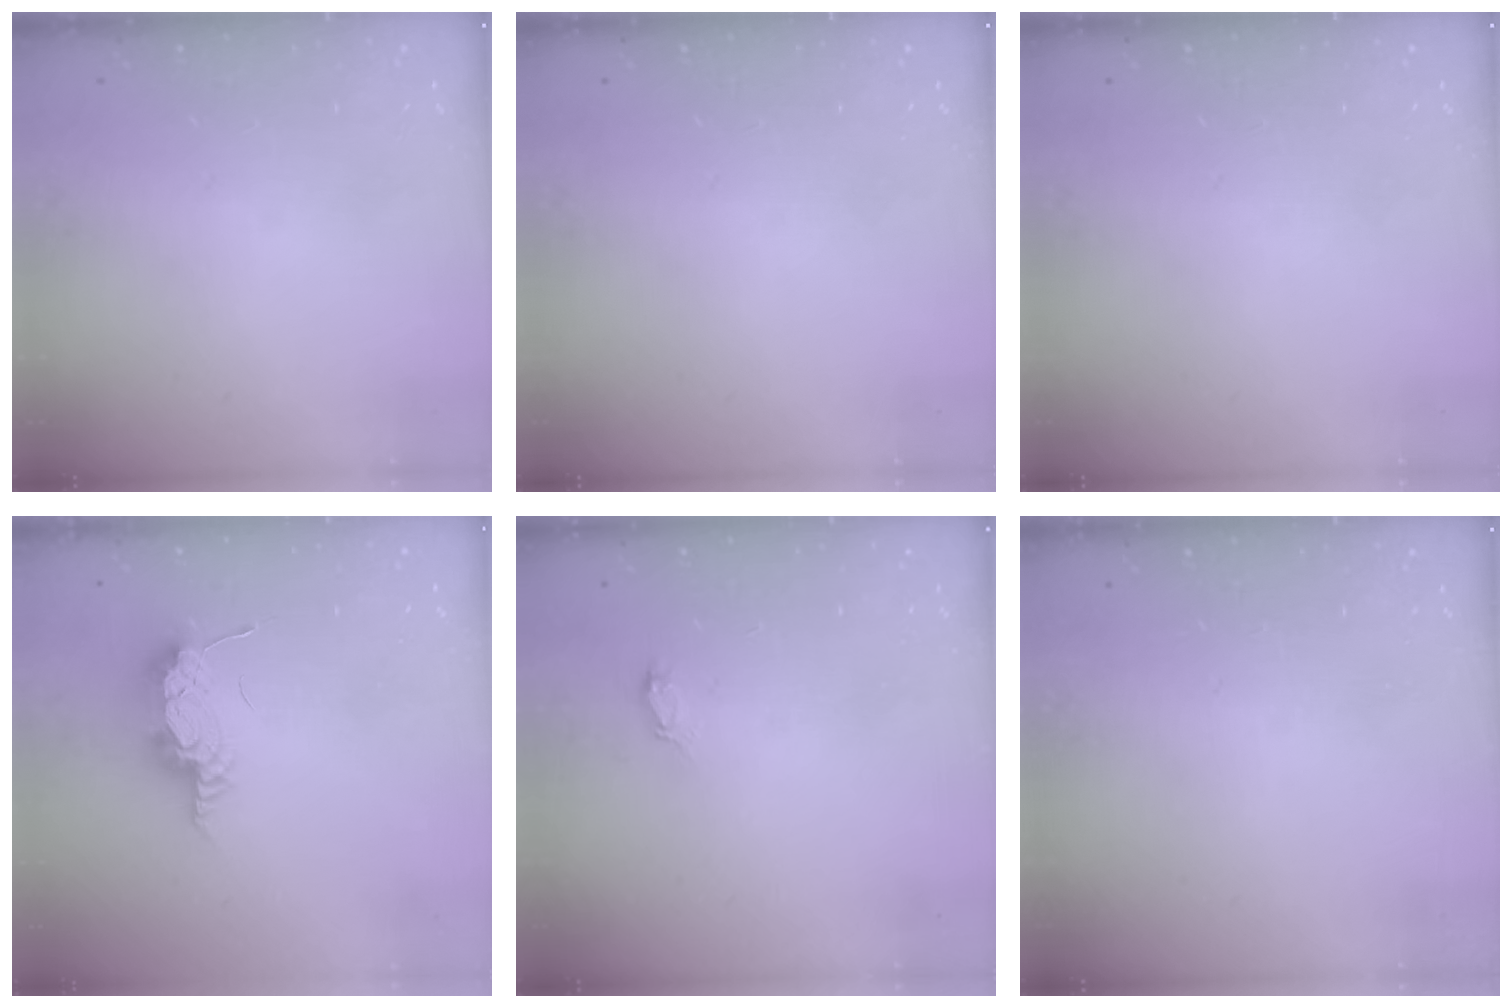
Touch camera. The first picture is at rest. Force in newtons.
{"total": 0.0}
{"total": 0.0}
{"total": 14.0, "press": 10.7, "slide": 9.0}
{"total": 2.1, "press": 2.1, "slide": 0.3}
{"total": 0.0}